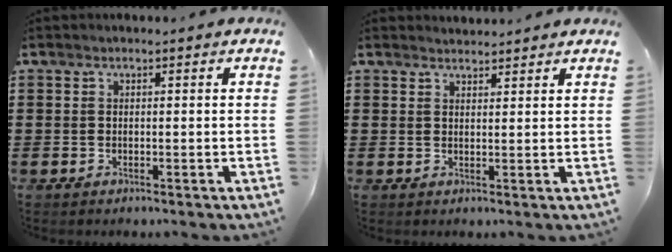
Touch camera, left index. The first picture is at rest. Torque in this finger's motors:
{"motor_torque": [2.14, 0.00, 0.14, 0.00]}